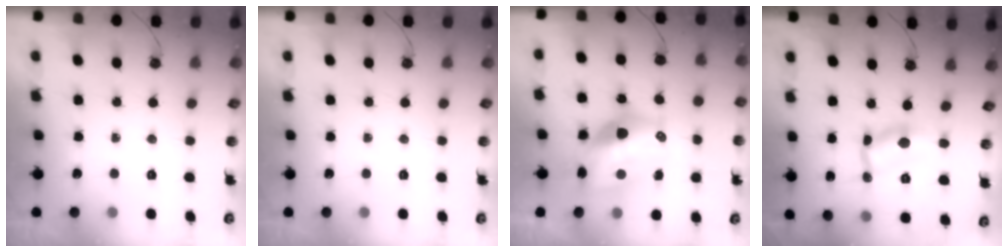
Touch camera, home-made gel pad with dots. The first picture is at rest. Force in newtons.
{"total": 0.0}
{"total": 16.5, "press": 16.3, "slide": 3.0}
{"total": 4.3, "press": 4.3, "slide": 0.2}